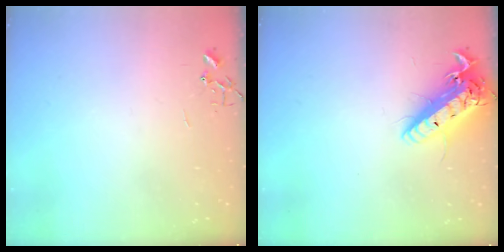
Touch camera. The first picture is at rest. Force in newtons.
{"total": 17.4, "press": 16.9, "slide": 4.1}